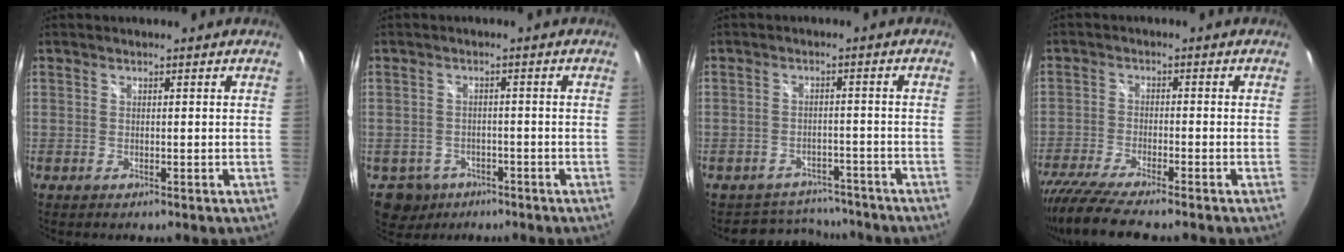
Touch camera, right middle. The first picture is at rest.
{"total": 5.7, "force": [-3.2, 4.6, 1.1], "torque": [-0.036, 0.003, -0.043]}
{"total": 8.9, "force": [-7.9, 4.0, 1.0], "torque": [-0.030, 0.016, -0.101]}
{"total": 10.1, "force": [-8.7, 0.5, 5.1], "torque": [-0.122, -0.039, -0.156]}